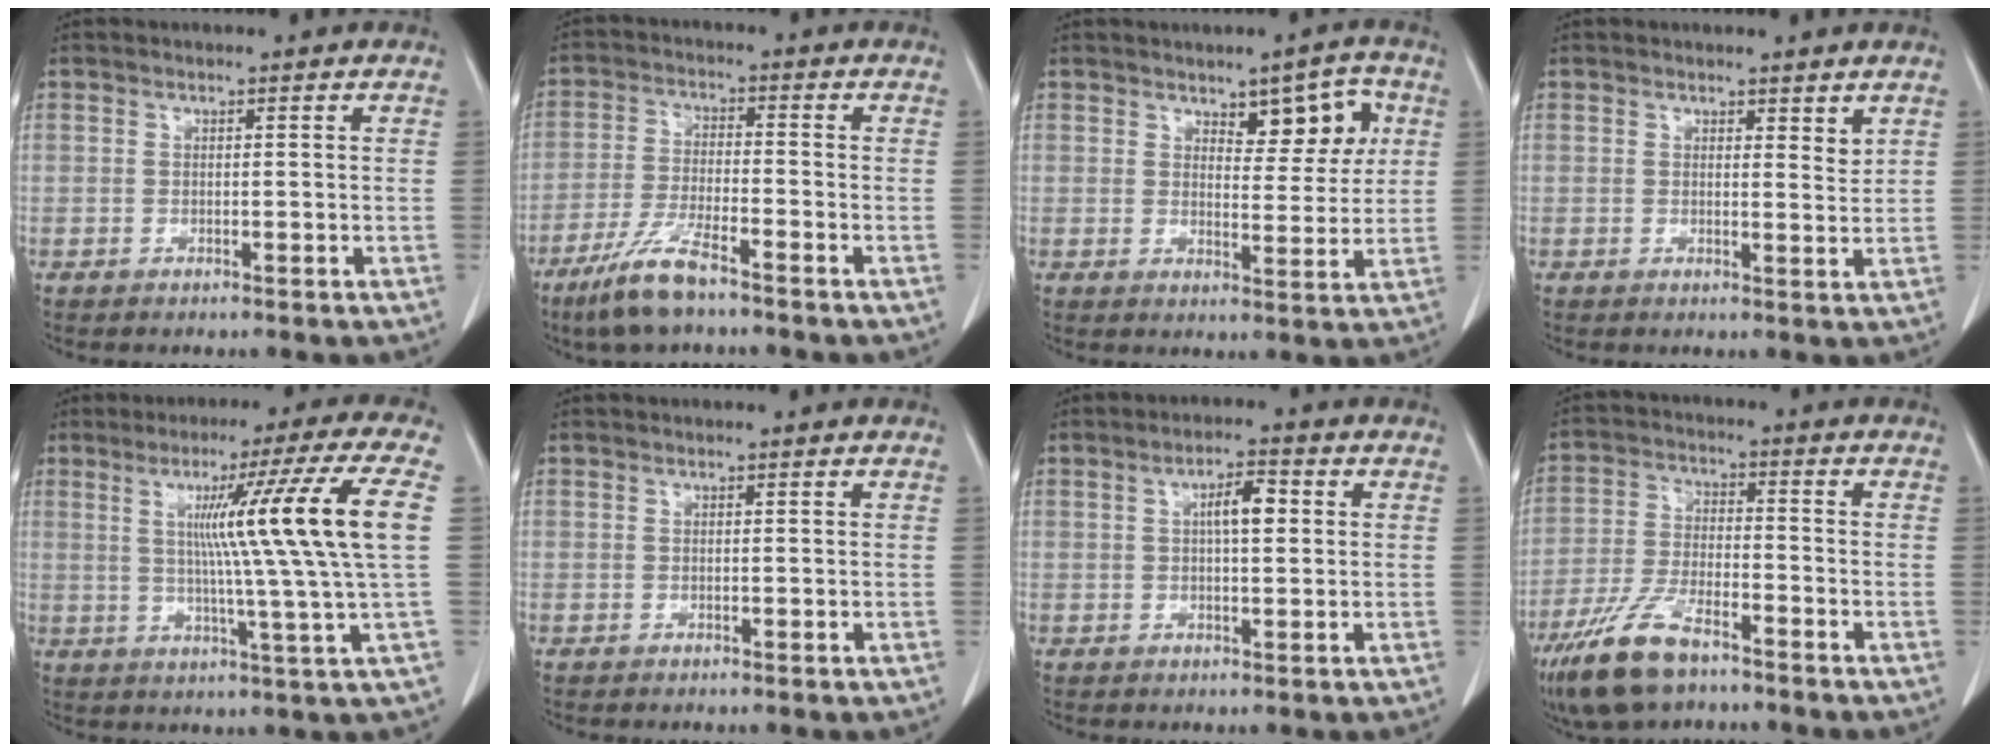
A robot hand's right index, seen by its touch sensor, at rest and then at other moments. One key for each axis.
{"total": 8.3, "fx": -5.9, "fy": 0.9, "fz": 5.7, "tx": -0.123, "ty": -0.019, "tz": -0.115}
{"total": 6.7, "fx": 3.0, "fy": 2.7, "fz": 5.3, "tx": -0.066, "ty": 0.007, "tz": 0.043}
{"total": 2.0, "fx": 1.6, "fy": 0.6, "fz": 1.1, "tx": -0.013, "ty": -0.013, "tz": 0.023}
{"total": 15.3, "fx": 3.0, "fy": -3.3, "fz": 14.6, "tx": -0.209, "ty": -0.002, "tz": 0.044}
{"total": 0.0}
{"total": 4.4, "fx": 0.8, "fy": 1.3, "fz": 4.1, "tx": -0.071, "ty": 0.010, "tz": 0.012}
{"total": 10.7, "fx": -7.4, "fy": 3.3, "fz": 6.9, "tx": -0.150, "ty": -0.015, "tz": -0.140}